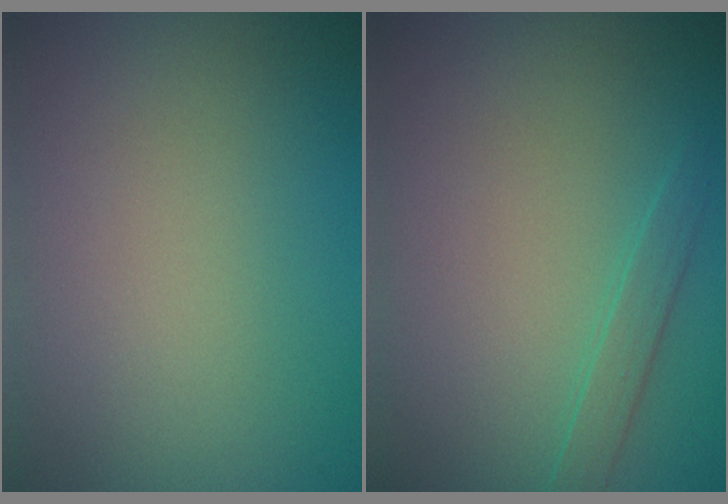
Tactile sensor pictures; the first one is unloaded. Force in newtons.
{"total": 1.3, "press": 1.3, "slide": 0.1}